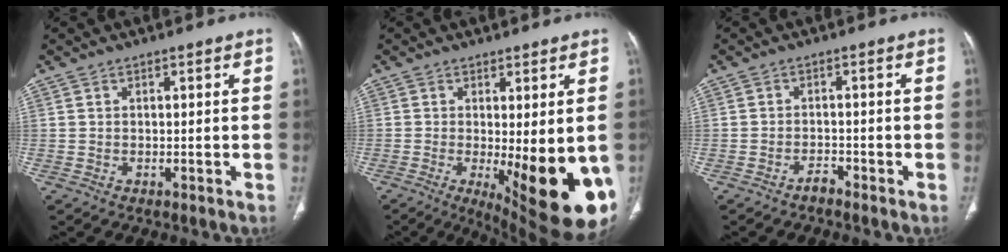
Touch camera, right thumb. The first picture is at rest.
{"total": 16.6, "force": [-4.0, 5.1, 15.3], "torque": [-0.160, -0.024, -0.033]}
{"total": 1.6, "force": [-1.5, 0.4, 0.5], "torque": [-0.009, 0.007, -0.026]}